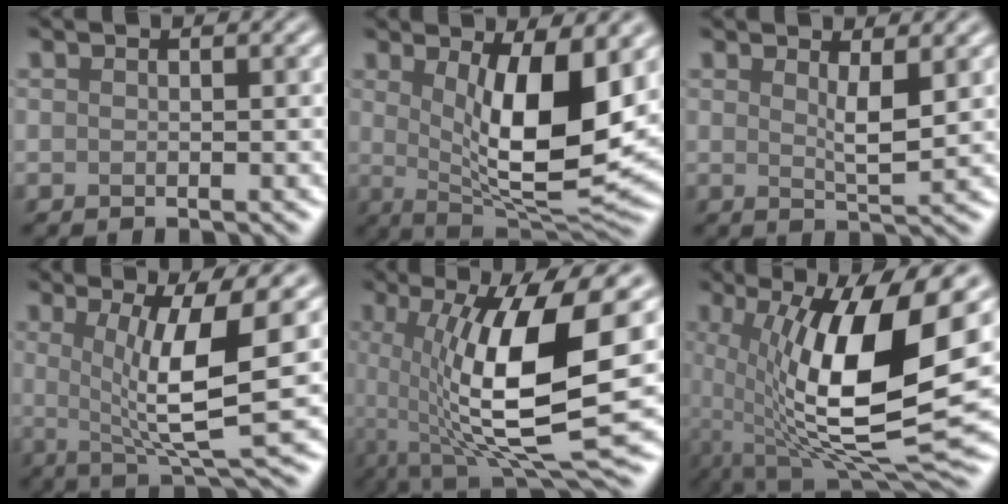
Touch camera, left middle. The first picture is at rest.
{"total": 10.0, "force": [1.6, 3.1, 9.3], "torque": [-0.147, -0.021, 0.033]}
{"total": 2.3, "force": [0.9, 0.4, 2.0], "torque": [-0.038, -0.008, 0.018]}
{"total": 7.8, "force": [0.7, 1.6, 7.5], "torque": [-0.121, -0.009, 0.017]}
{"total": 12.2, "force": [0.3, 3.4, 11.7], "torque": [-0.203, -0.013, 0.008]}
{"total": 13.6, "force": [0.8, 4.1, 12.9], "torque": [-0.228, -0.020, 0.017]}